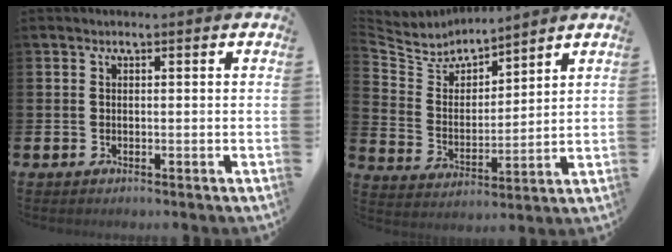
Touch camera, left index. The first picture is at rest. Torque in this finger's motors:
{"motor_torque": [-0.36, -0.55, -0.02, -0.05]}